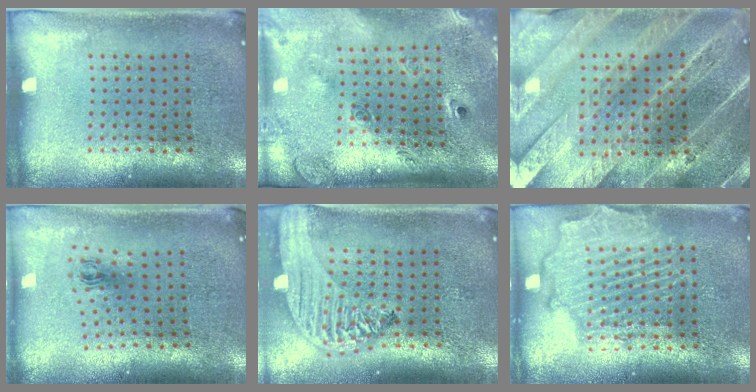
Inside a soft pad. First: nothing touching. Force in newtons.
{"total": 2.7, "press": 1.8, "slide": 1.9}
{"total": 5.0, "press": 4.3, "slide": 2.4}
{"total": 0.8, "press": 0.3, "slide": 0.7}
{"total": 2.7, "press": 2.2, "slide": 1.5}
{"total": 2.4, "press": 2.2, "slide": 0.8}